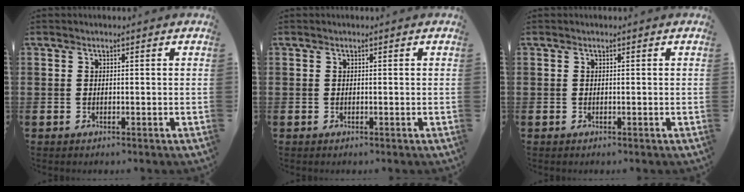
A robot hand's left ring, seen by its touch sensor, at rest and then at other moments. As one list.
[{"total": 0.0}, {"total": 0.0}]